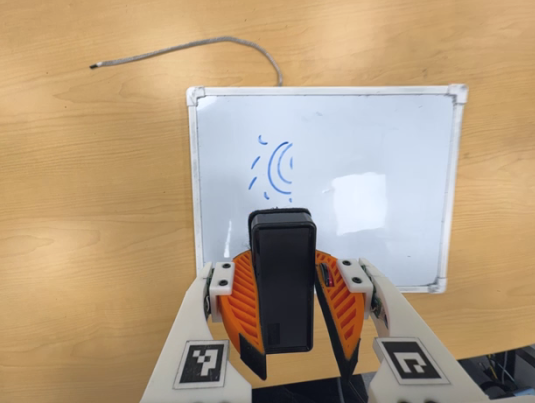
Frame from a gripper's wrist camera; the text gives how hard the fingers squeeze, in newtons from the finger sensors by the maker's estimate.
{"total": 9.4, "left": 9.0, "right": 9.8}